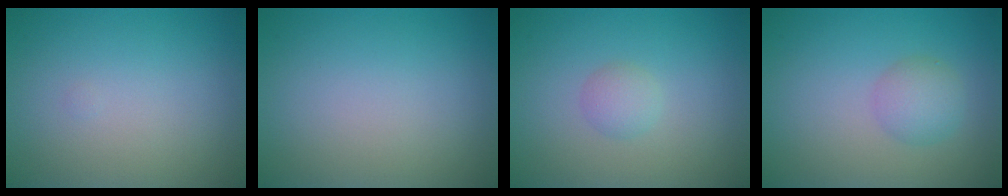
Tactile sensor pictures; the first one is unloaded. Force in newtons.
{"total": 0.0}
{"total": 1.4, "press": 1.4, "slide": 0.1}
{"total": 2.3, "press": 2.3, "slide": 0.0}